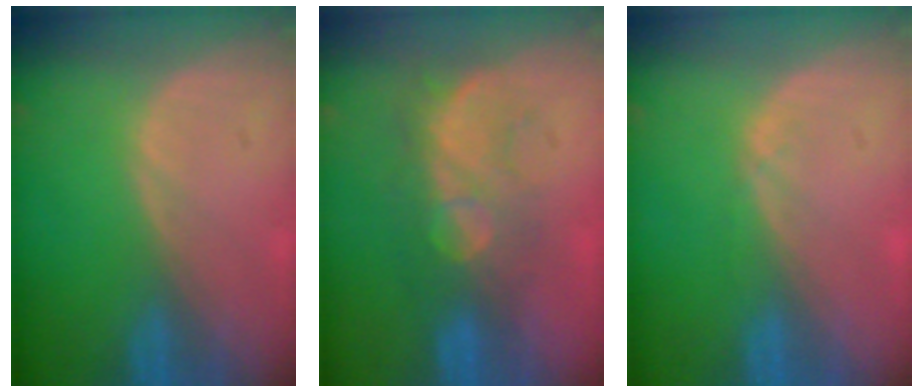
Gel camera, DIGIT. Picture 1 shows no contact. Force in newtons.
{"total": 8.3, "press": 7.6, "slide": 3.6}
{"total": 0.7, "press": 0.6, "slide": 0.2}